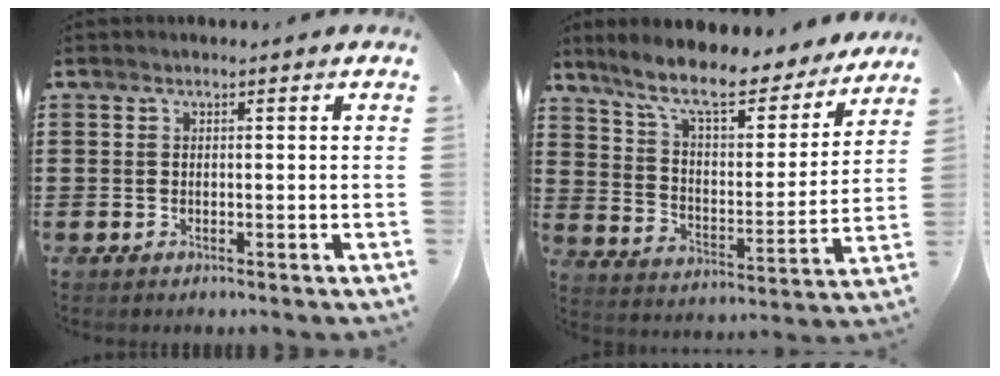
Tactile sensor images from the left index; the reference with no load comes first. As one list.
[{"total": 10.2, "force": [8.6, 1.6, 5.3], "torque": [-0.128, -0.050, 0.144]}]